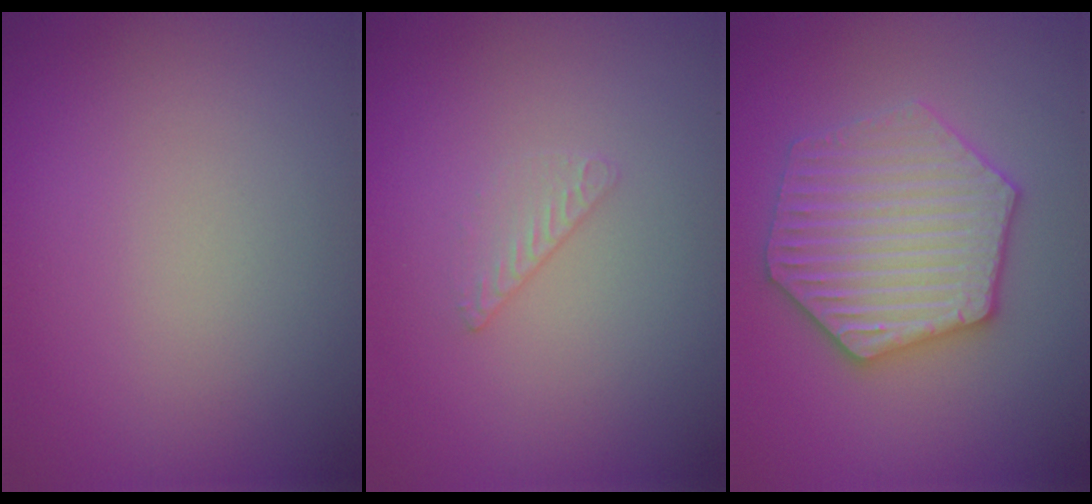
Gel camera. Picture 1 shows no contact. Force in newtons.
{"total": 0.6, "press": 0.3, "slide": 0.5}
{"total": 6.3, "press": 6.3, "slide": 1.0}